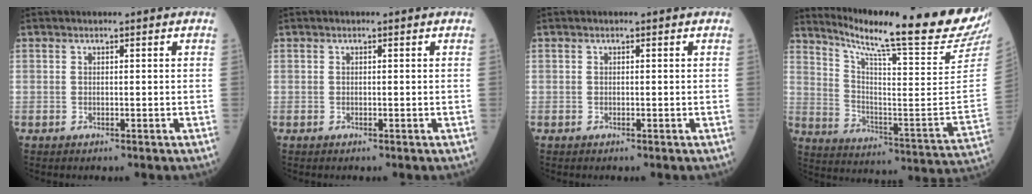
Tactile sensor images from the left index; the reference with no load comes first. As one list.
[{"total": 0.0}, {"total": 0.0}, {"total": 25.9, "force": [22.9, -1.6, 12.0], "torque": [-0.205, -0.106, 0.319]}]